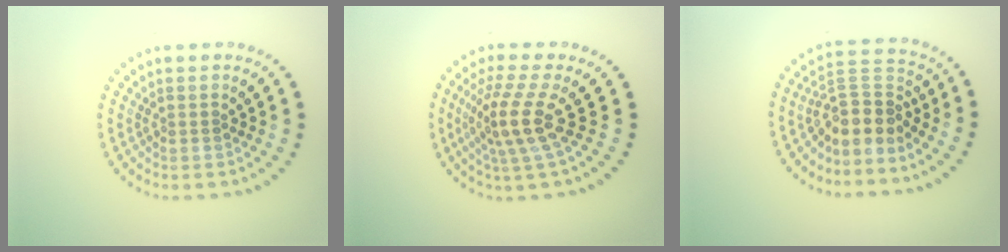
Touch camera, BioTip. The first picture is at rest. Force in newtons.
{"total": 4.2, "press": 3.0, "slide": 3.0}
{"total": 3.9, "press": 3.0, "slide": 2.5}